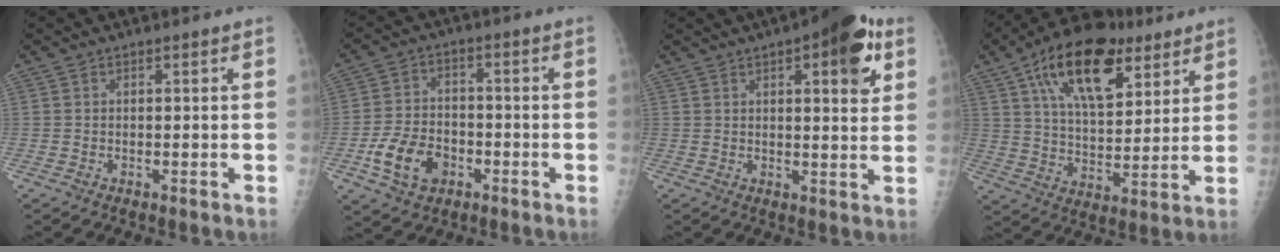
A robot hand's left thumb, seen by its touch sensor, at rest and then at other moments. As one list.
[{"total": 10.1, "force": [-4.0, 7.2, 5.8], "torque": [-0.090, 0.017, -0.071]}, {"total": 12.4, "force": [5.5, 4.2, 10.4], "torque": [-0.110, -0.011, 0.064]}, {"total": 20.4, "force": [10.3, 10.1, 14.4], "torque": [-0.211, -0.024, 0.172]}]